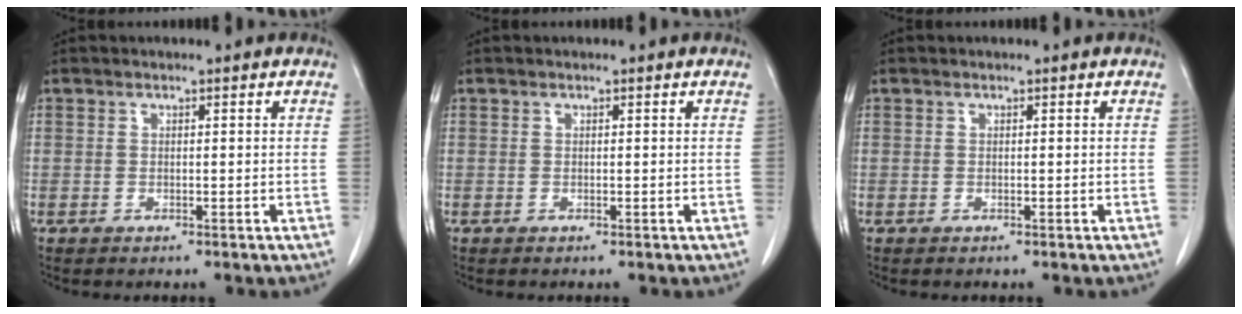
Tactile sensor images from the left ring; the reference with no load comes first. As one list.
[{"total": 0.0}, {"total": 0.0}]